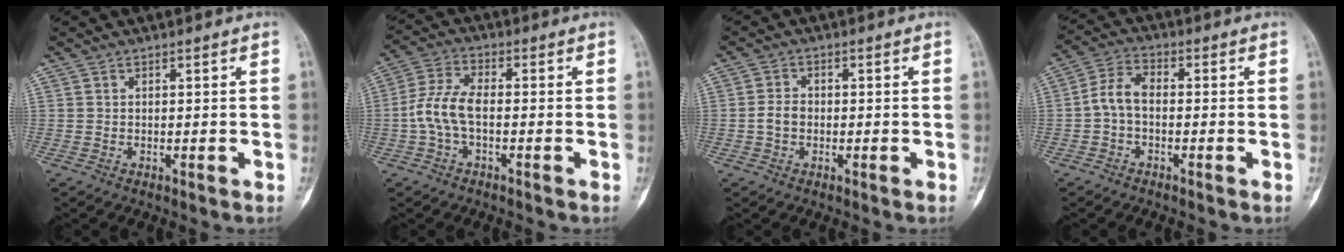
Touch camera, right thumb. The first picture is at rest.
{"total": 7.3, "force": [-1.3, 3.5, 6.3], "torque": [-0.145, 0.022, -0.030]}
{"total": 3.0, "force": [-0.6, 2.3, 1.9], "torque": [-0.032, 0.010, -0.016]}
{"total": 5.5, "force": [-0.9, 3.2, 4.4], "torque": [-0.086, 0.022, -0.029]}